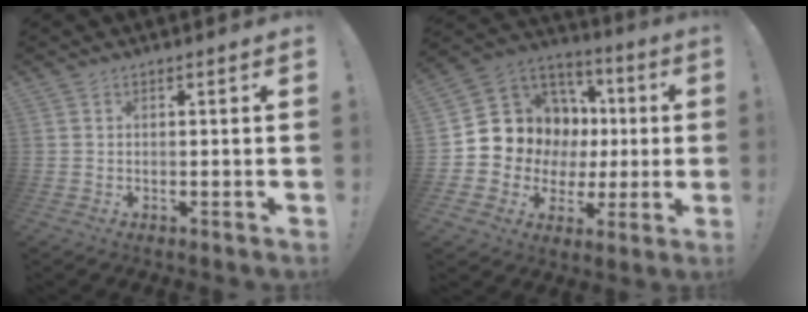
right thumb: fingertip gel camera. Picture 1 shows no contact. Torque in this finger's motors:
{"motor_torque": [1.91, 1.92, 0.60, -0.55, 0.01]}